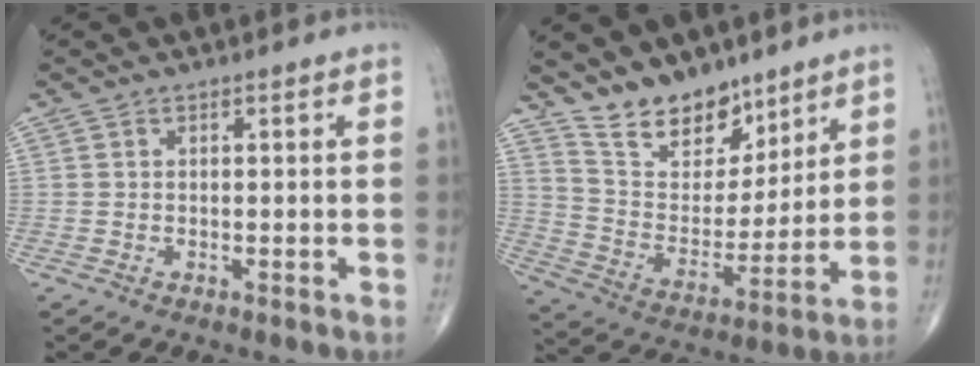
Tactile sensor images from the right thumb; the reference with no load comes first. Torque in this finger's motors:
{"motor_torque": [-1.34, 1.45, -0.21, 0.46, 0.19]}